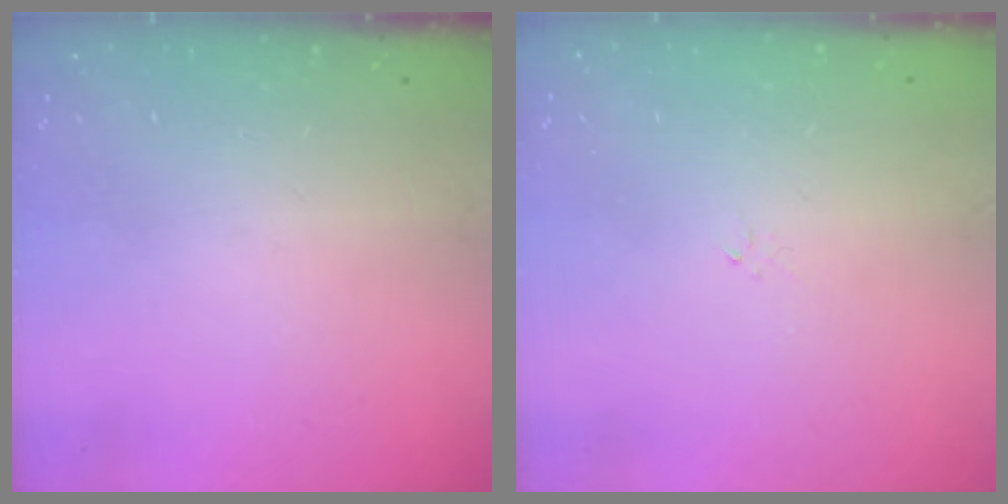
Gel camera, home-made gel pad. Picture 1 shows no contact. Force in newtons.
{"total": 0.0}